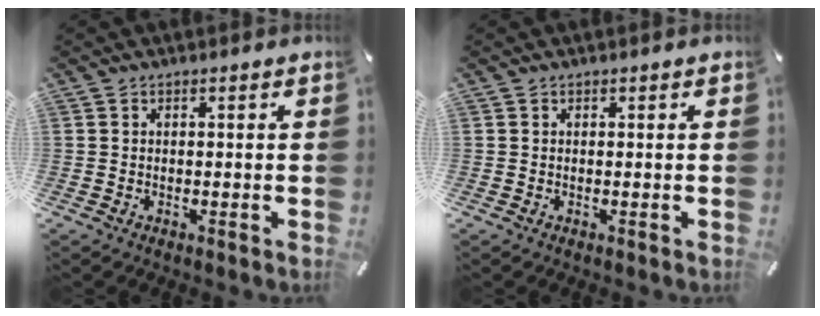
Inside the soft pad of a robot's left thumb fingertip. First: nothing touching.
{"total": 0.0}